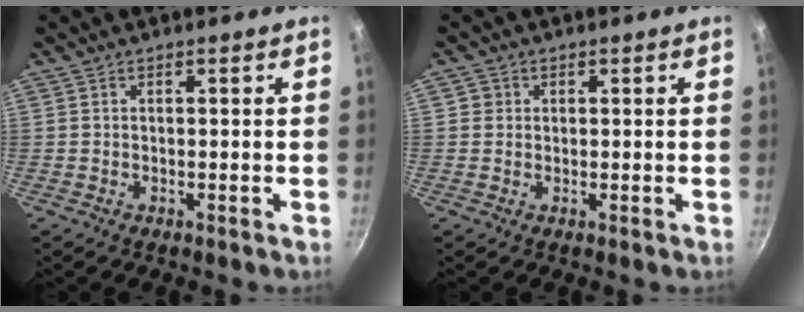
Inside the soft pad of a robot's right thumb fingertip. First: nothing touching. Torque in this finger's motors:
{"motor_torque": [-0.12, -0.06, 0.38, 0.11, -0.01]}